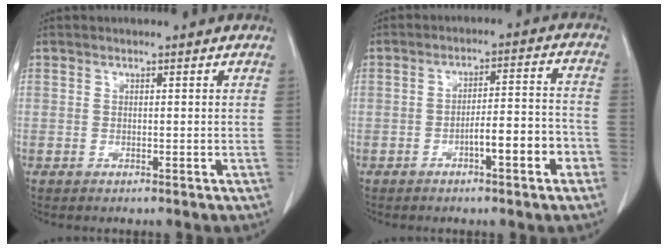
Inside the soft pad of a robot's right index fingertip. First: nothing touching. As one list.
[{"total": 7.6, "force": [-3.5, 1.0, 6.6], "torque": [-0.095, 0.019, -0.050]}]